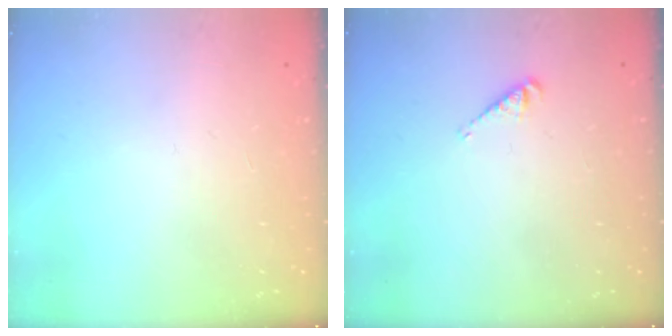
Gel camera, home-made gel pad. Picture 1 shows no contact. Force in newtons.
{"total": 3.9, "press": 3.9, "slide": 0.5}